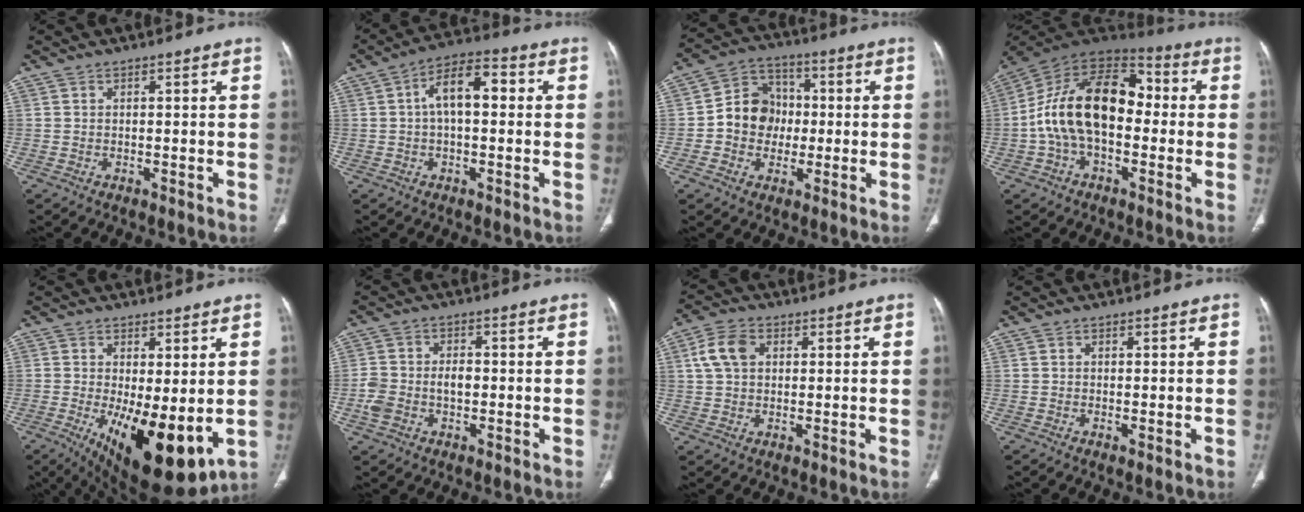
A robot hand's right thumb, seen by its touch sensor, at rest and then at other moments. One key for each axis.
{"total": 9.1, "fx": 1.0, "fy": 4.6, "fz": 7.8, "tx": -0.123, "ty": 0.029, "tz": 0.008}
{"total": 10.5, "fx": -0.7, "fy": 9.3, "fz": 4.8, "tx": -0.039, "ty": 0.028, "tz": -0.024}
{"total": 19.5, "fx": -0.9, "fy": 11.8, "fz": 15.5, "tx": -0.263, "ty": 0.049, "tz": -0.024}
{"total": 15.8, "fx": -2.8, "fy": 6.2, "fz": 14.2, "tx": -0.219, "ty": -0.036, "tz": -0.021}
{"total": 8.5, "fx": -1.7, "fy": 5.3, "fz": 6.4, "tx": -0.136, "ty": 0.024, "tz": -0.032}
{"total": 6.8, "fx": 1.8, "fy": 4.8, "fz": 4.4, "tx": -0.082, "ty": 0.010, "tz": 0.032}
{"total": 0.6, "fx": -0.1, "fy": 0.2, "fz": 0.5, "tx": -0.013, "ty": -0.004, "tz": -0.003}